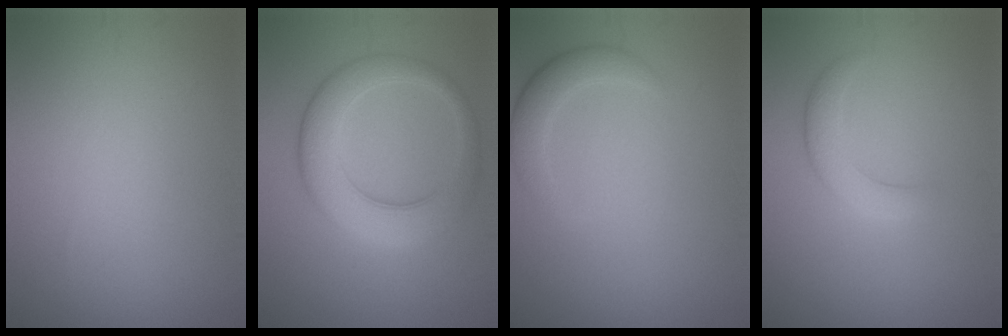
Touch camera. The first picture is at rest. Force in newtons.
{"total": 6.4, "press": 6.4, "slide": 0.1}
{"total": 2.6, "press": 2.6, "slide": 0.1}
{"total": 2.7, "press": 2.7, "slide": 0.1}